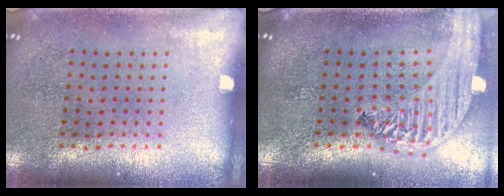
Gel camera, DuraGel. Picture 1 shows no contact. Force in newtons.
{"total": 2.5, "press": 2.1, "slide": 1.4}